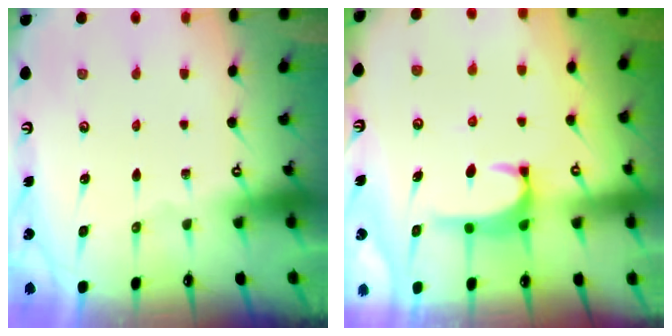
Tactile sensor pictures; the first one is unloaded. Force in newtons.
{"total": 1.5, "press": 1.3, "slide": 0.8}